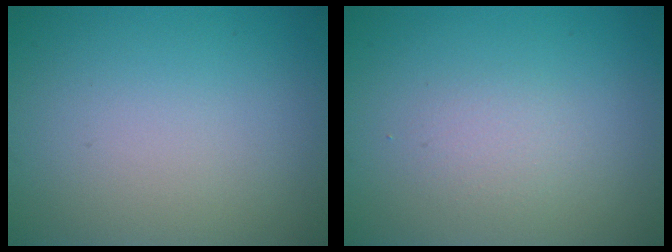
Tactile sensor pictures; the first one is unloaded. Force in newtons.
{"total": 1.3, "press": 1.3, "slide": 0.0}